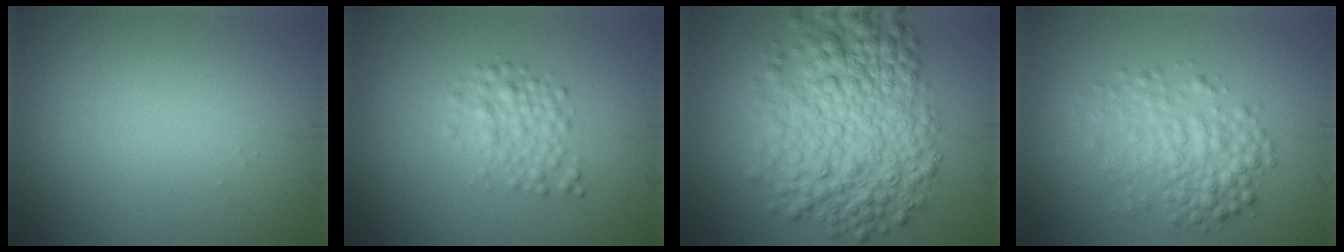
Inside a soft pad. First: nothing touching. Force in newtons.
{"total": 2.5, "press": 2.5, "slide": 0.0}
{"total": 9.1, "press": 9.1, "slide": 0.1}
{"total": 4.3, "press": 4.3, "slide": 0.1}